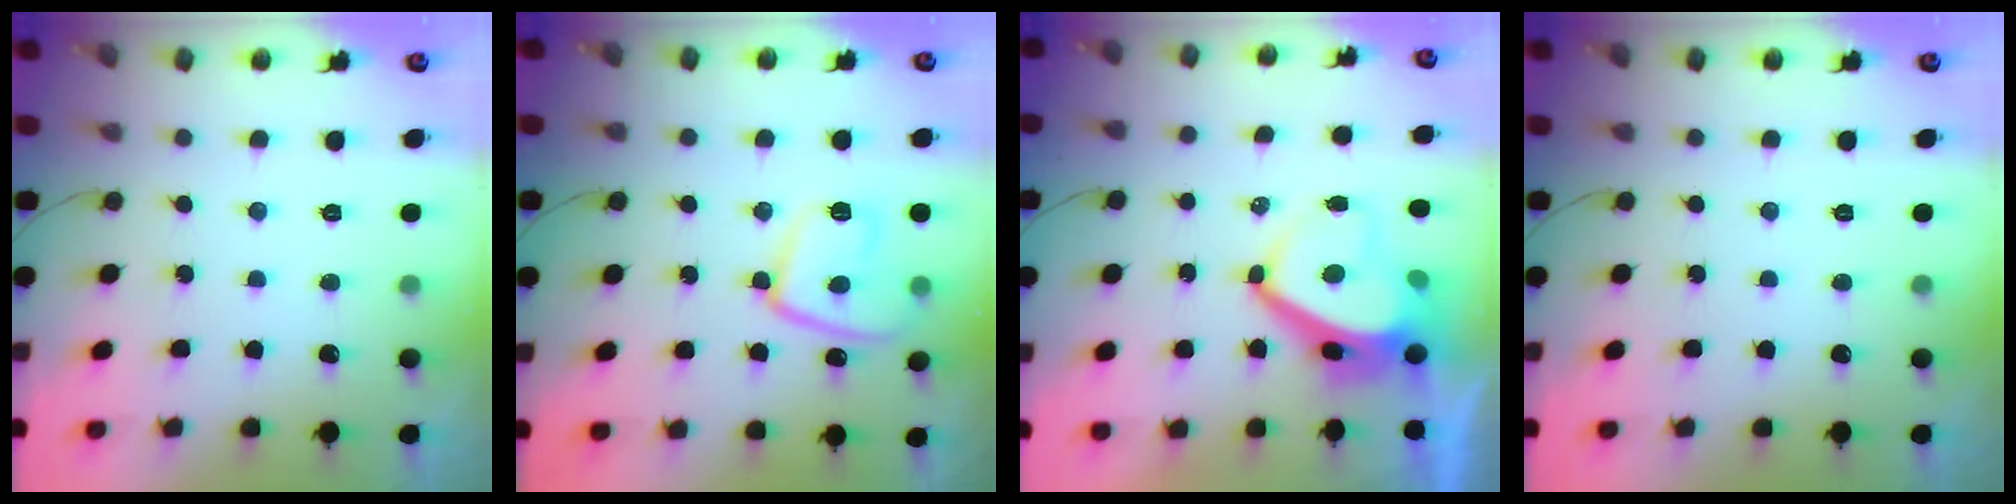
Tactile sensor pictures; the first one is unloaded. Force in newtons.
{"total": 12.6, "press": 12.5, "slide": 1.2}
{"total": 7.7, "press": 7.7, "slide": 0.7}
{"total": 0.0}